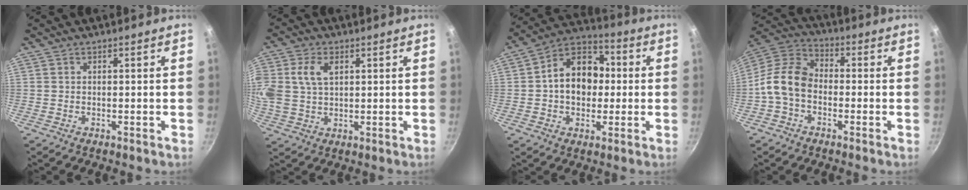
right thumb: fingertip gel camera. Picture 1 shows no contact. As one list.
[{"total": 12.2, "force": [3.3, 8.6, 8.0], "torque": [-0.179, 0.019, 0.065]}, {"total": 14.2, "force": [0.5, 10.7, 9.3], "torque": [-0.104, 0.028, -0.009]}, {"total": 10.5, "force": [-2.4, 7.4, 7.1], "torque": [-0.119, 0.040, -0.071]}]